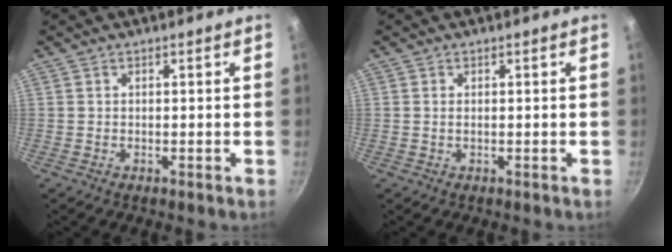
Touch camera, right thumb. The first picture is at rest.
{"total": 0.5, "force": [0.0, 0.2, 0.5], "torque": [-0.012, 0.000, 0.001]}